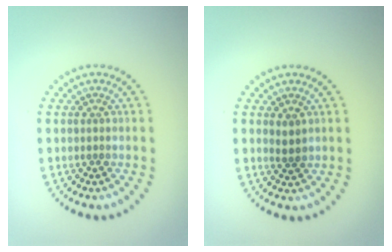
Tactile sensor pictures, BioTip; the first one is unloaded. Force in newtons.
{"total": 1.2, "press": 1.2, "slide": 0.4}